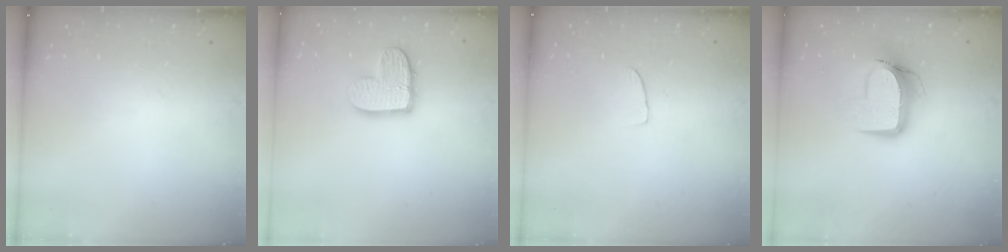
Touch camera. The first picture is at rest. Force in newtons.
{"total": 11.1, "press": 11.1, "slide": 0.5}
{"total": 2.6, "press": 2.6, "slide": 0.2}
{"total": 10.7, "press": 10.7, "slide": 1.0}